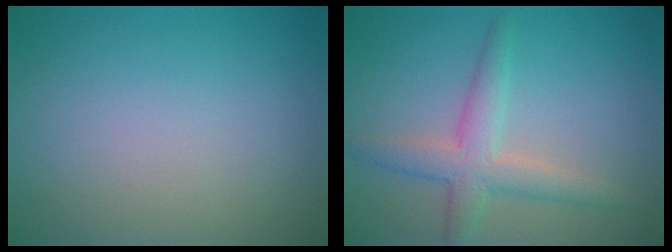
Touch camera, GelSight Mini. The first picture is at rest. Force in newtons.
{"total": 3.6, "press": 3.6, "slide": 0.1}